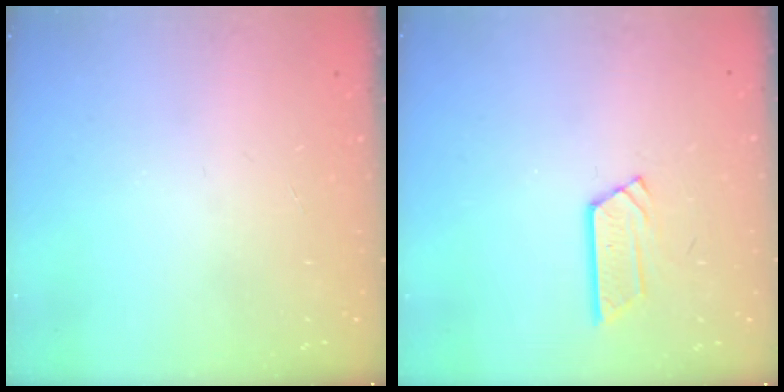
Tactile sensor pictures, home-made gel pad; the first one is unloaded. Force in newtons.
{"total": 5.1, "press": 5.1, "slide": 0.4}